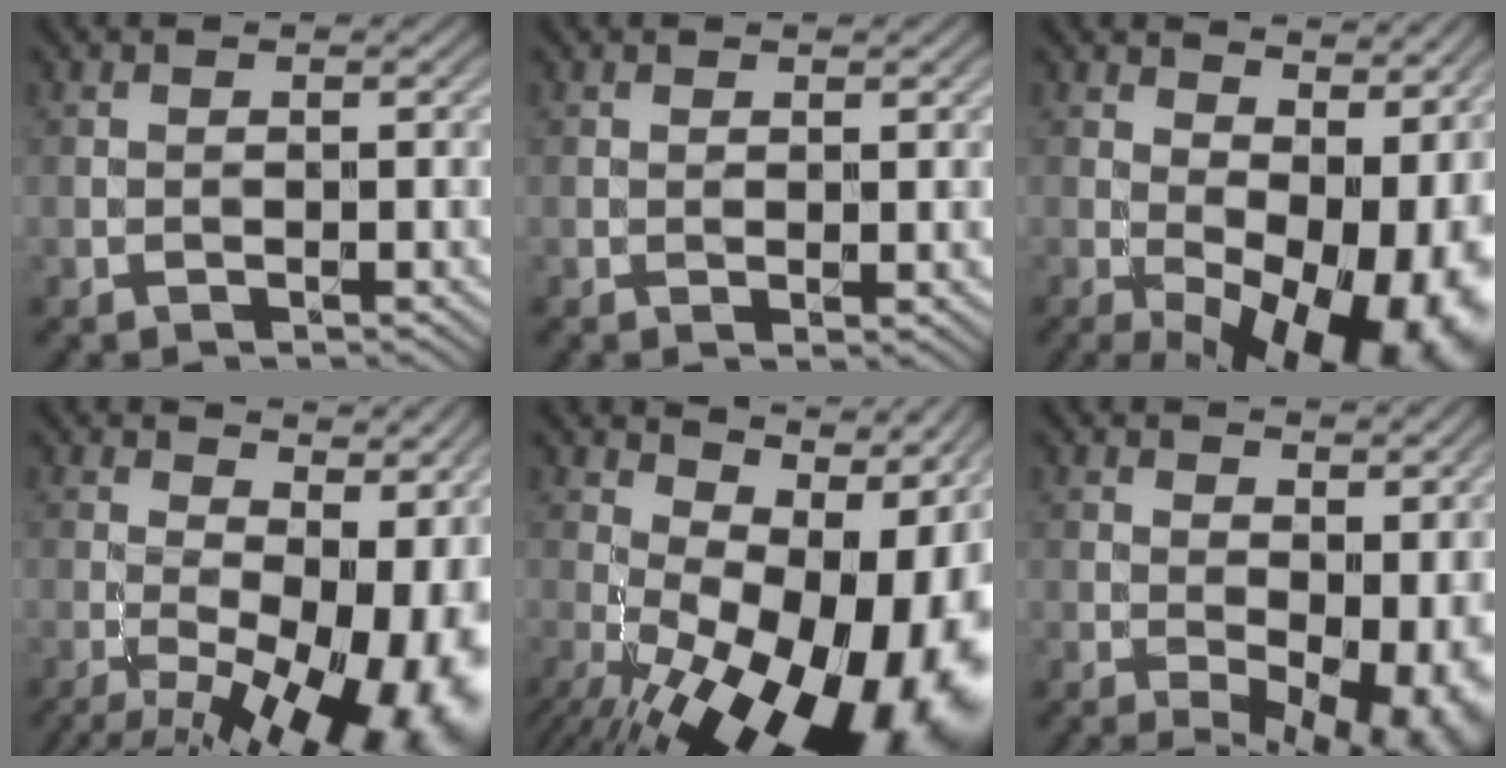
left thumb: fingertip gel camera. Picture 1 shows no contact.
{"total": 1.1, "force": [0.5, 0.4, 0.9], "torque": [-0.018, -0.003, 0.014]}
{"total": 16.9, "force": [0.2, 9.2, 14.1], "torque": [-0.167, -0.018, 0.044]}
{"total": 18.2, "force": [-2.6, 8.8, 15.7], "torque": [-0.163, 0.002, -0.005]}
{"total": 19.1, "force": [-3.3, 10.6, 15.5], "torque": [-0.168, -0.006, -0.020]}
{"total": 12.9, "force": [-1.2, 7.1, 10.6], "torque": [-0.134, -0.022, 0.018]}